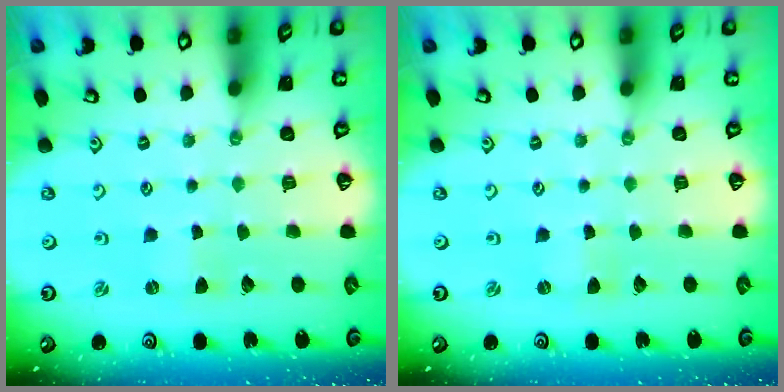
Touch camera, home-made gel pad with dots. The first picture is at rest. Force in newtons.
{"total": 0.0}